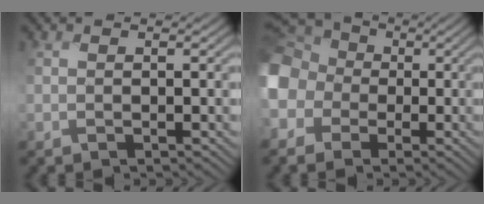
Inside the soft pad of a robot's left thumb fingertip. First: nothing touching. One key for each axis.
{"total": 14.1, "fx": -1.7, "fy": 12.7, "fz": 5.9, "tx": -0.218, "ty": 0.000, "tz": -0.080}